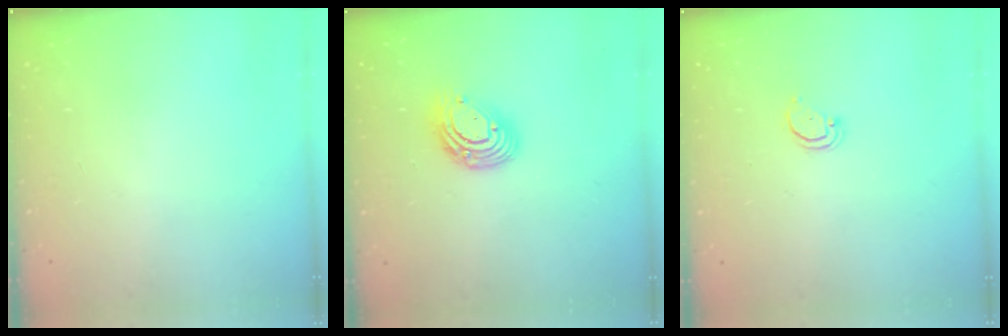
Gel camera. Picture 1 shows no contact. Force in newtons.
{"total": 10.7, "press": 10.7, "slide": 0.8}
{"total": 2.1, "press": 2.1, "slide": 0.2}